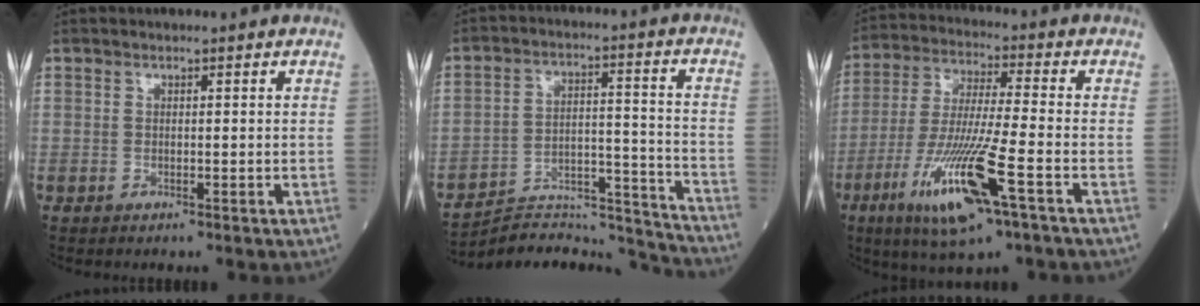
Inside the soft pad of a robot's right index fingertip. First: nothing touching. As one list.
[{"total": 19.4, "force": [-19.3, 0.7, 1.5], "torque": [-0.021, 0.052, -0.287]}, {"total": 15.0, "force": [-6.7, 1.0, 13.4], "torque": [-0.275, -0.028, -0.119]}]